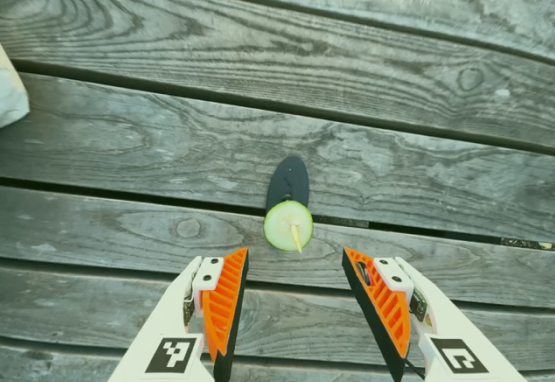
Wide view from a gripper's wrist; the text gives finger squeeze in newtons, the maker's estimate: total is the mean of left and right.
{"total": 0.5, "left": 0.3, "right": 0.7}